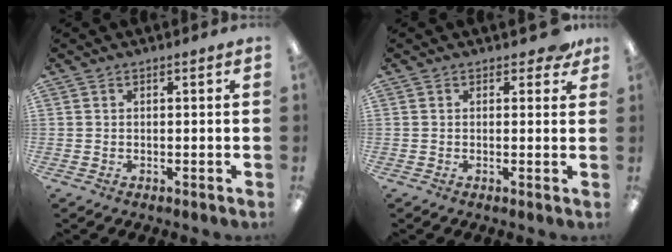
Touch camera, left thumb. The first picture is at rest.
{"total": 2.7, "force": [1.4, 1.6, 1.6], "torque": [-0.010, -0.004, 0.021]}